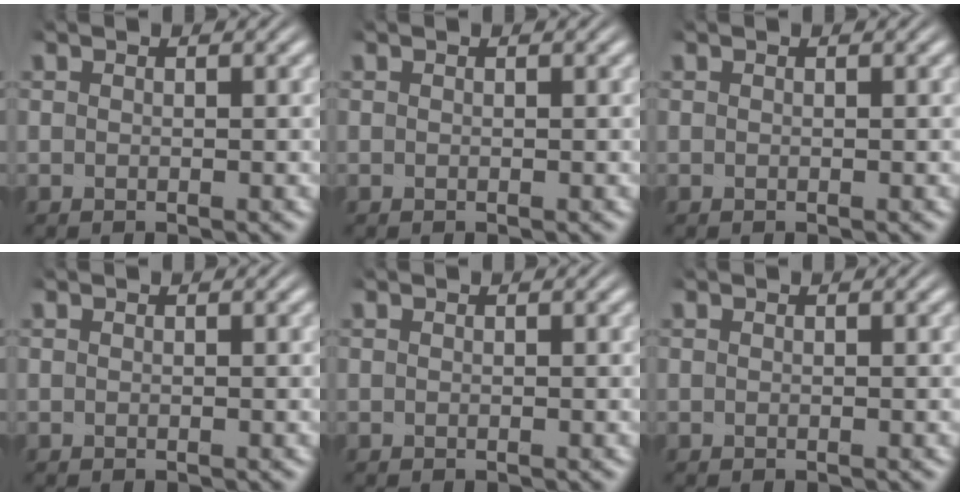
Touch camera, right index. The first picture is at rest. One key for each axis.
{"total": 0.0}
{"total": 0.0}
{"total": 0.0}
{"total": 0.0}
{"total": 0.0}